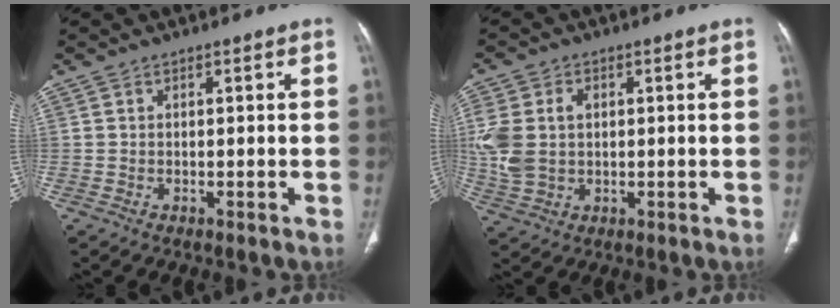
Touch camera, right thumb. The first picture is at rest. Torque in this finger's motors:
{"motor_torque": [1.58, 1.53, 1.46, 0.31, 0.13]}